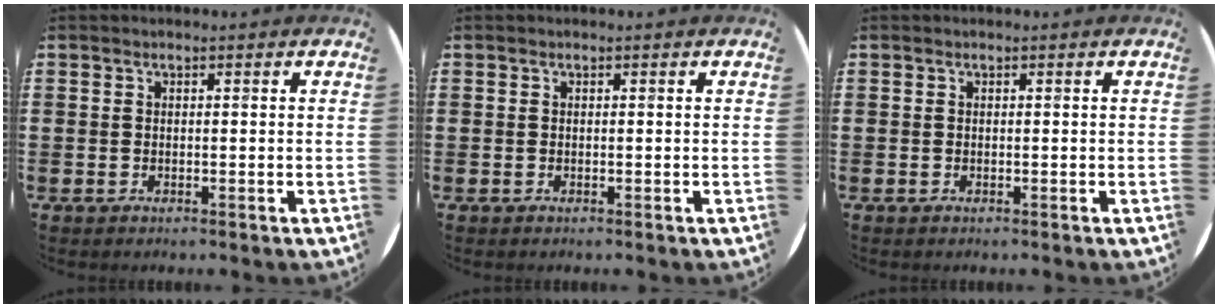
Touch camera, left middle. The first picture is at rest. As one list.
[{"total": 0.0}, {"total": 0.0}]